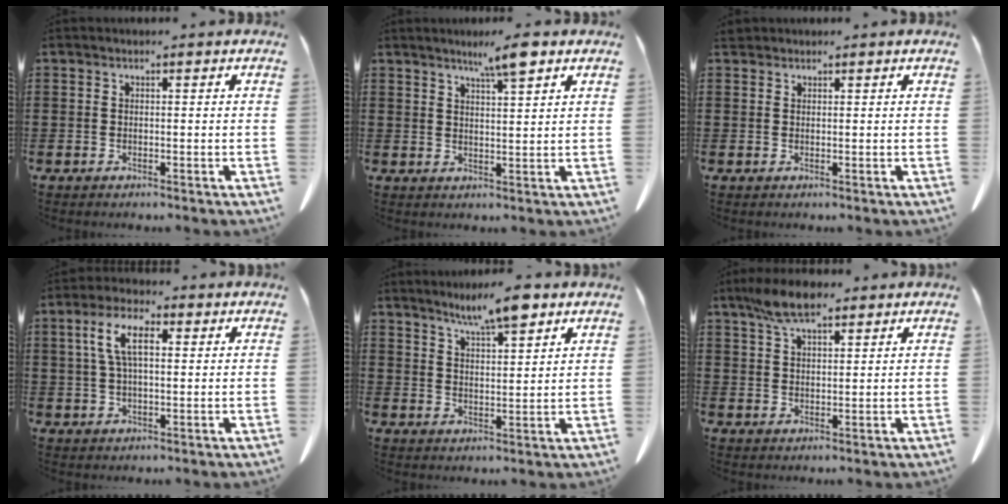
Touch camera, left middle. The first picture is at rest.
{"total": 5.6, "force": [4.2, 0.5, 3.8], "torque": [-0.073, -0.004, 0.070]}
{"total": 1.0, "force": [0.9, 0.3, 0.2], "torque": [-0.009, 0.001, 0.019]}
{"total": 6.7, "force": [1.9, 2.6, 5.8], "torque": [-0.120, 0.013, 0.031]}
{"total": 7.3, "force": [5.7, 1.2, 4.3], "torque": [-0.088, -0.010, 0.100]}
{"total": 6.9, "force": [4.8, 2.1, 4.4], "torque": [-0.097, 0.000, 0.089]}